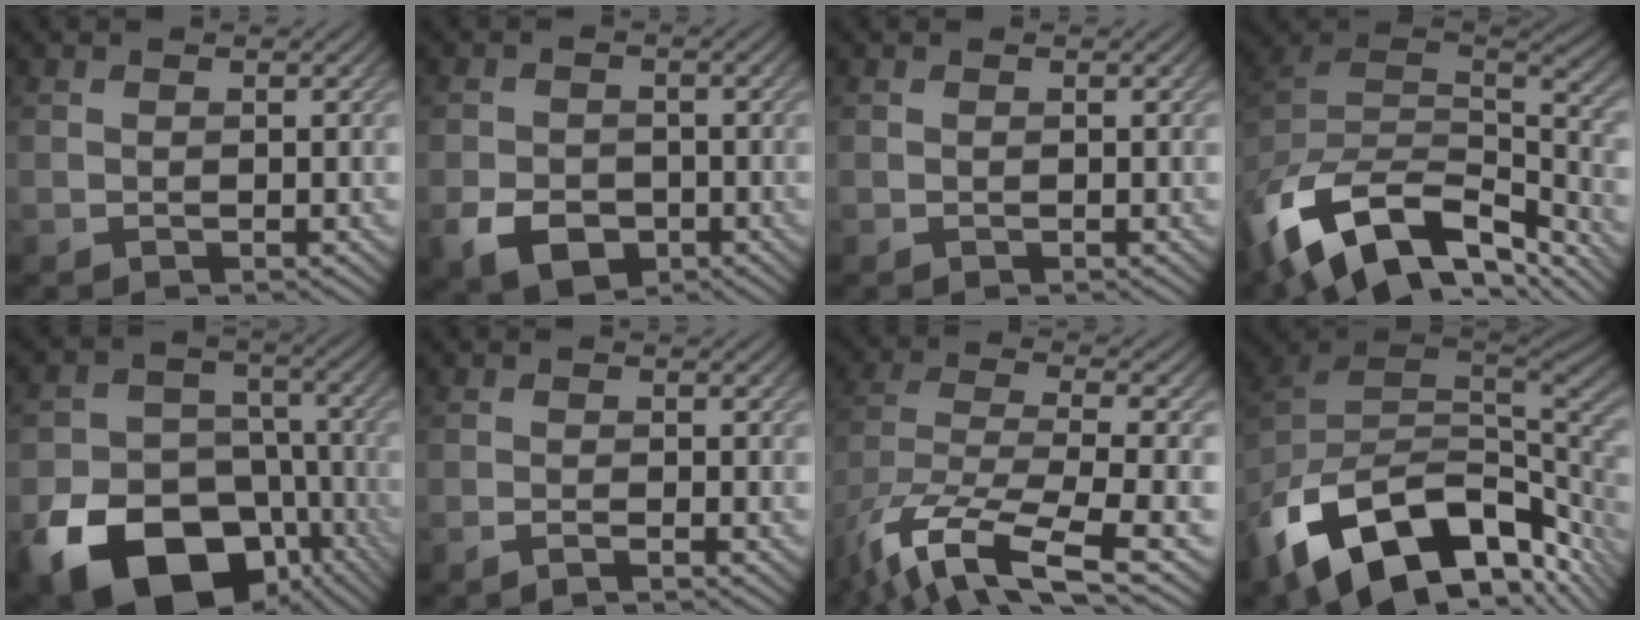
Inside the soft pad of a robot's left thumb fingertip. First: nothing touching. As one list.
[{"total": 5.2, "force": [-2.4, 3.7, 2.8], "torque": [-0.055, -0.013, -0.048]}, {"total": 0.0}, {"total": 16.2, "force": [-8.9, 8.5, 10.4], "torque": [-0.258, -0.031, -0.143]}, {"total": 19.3, "force": [-10.1, 13.5, 9.3], "torque": [-0.182, -0.053, -0.149]}, {"total": 1.8, "force": [-1.3, 0.2, 1.2], "torque": [-0.015, 0.002, -0.036]}, {"total": 13.1, "force": [-7.7, 3.9, 9.9], "torque": [-0.212, -0.014, -0.136]}, {"total": 16.8, "force": [-7.7, 9.7, 11.3], "torque": [-0.243, -0.030, -0.129]}]